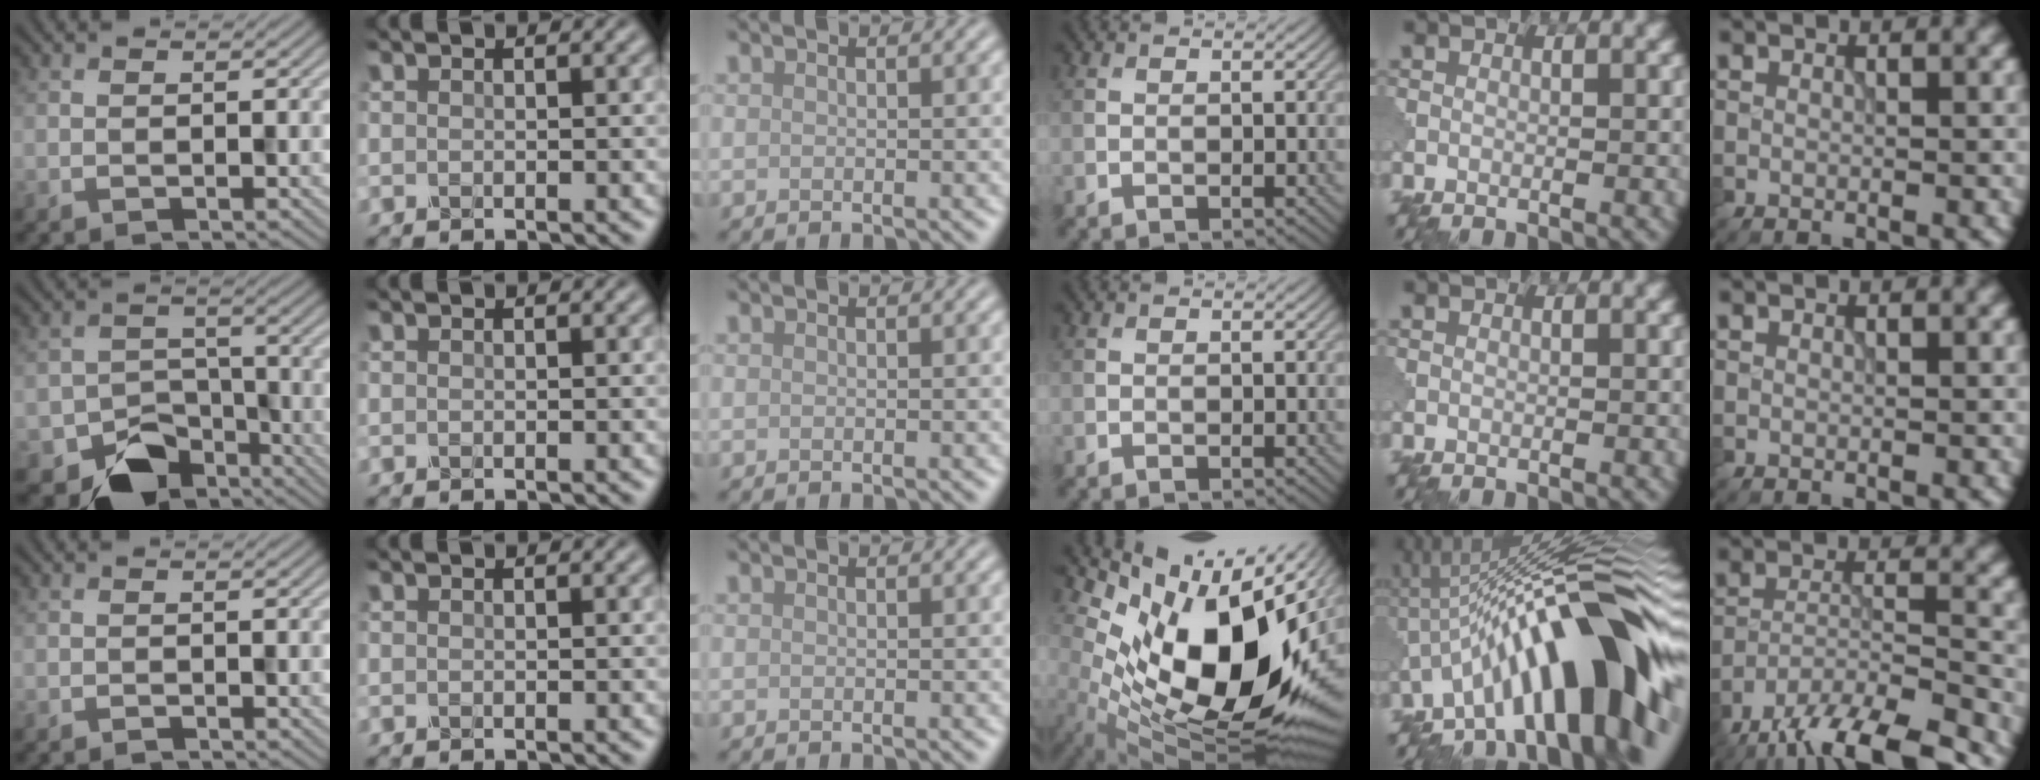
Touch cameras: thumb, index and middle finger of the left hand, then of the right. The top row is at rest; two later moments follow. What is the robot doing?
{"motion": "disassemble", "object": "pitcher"}